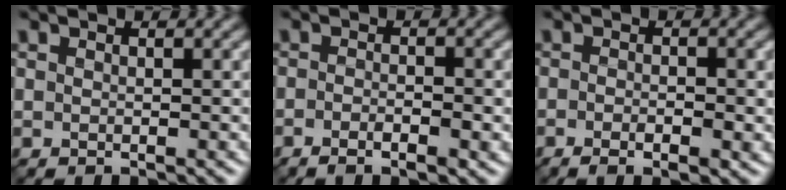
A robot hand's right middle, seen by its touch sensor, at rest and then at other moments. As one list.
[{"total": 2.2, "force": [-1.1, 0.5, 1.9], "torque": [-0.026, -0.002, -0.019]}, {"total": 2.5, "force": [-1.0, 0.6, 2.2], "torque": [-0.036, -0.005, -0.013]}]